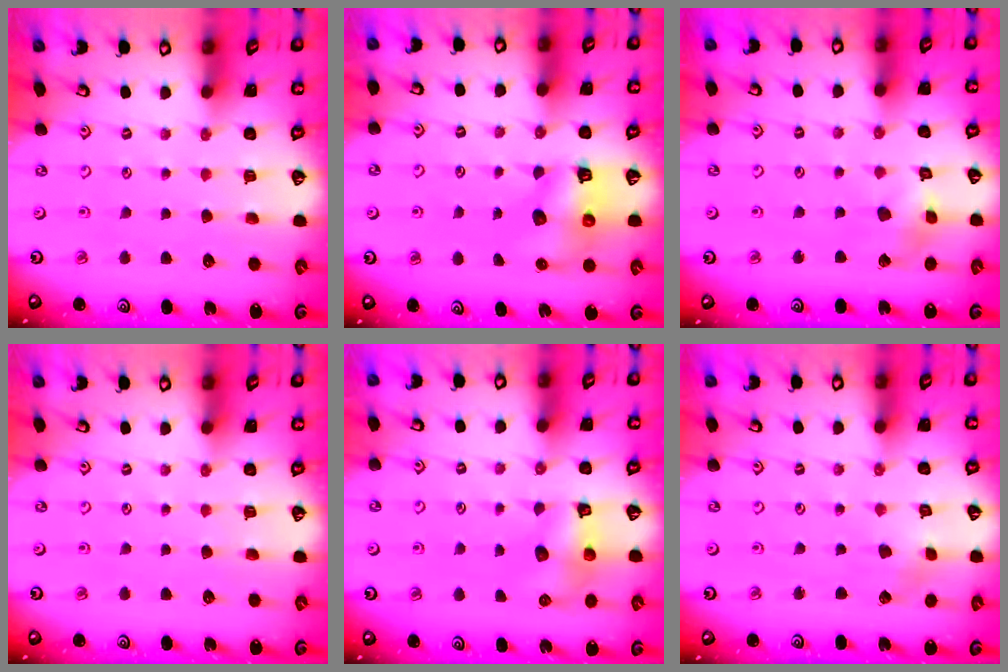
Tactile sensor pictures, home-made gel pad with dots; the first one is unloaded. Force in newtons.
{"total": 8.0, "press": 8.0, "slide": 0.8}
{"total": 6.3, "press": 6.2, "slide": 0.6}
{"total": 0.0}
{"total": 6.7, "press": 6.7, "slide": 0.3}
{"total": 2.6, "press": 2.6, "slide": 0.3}